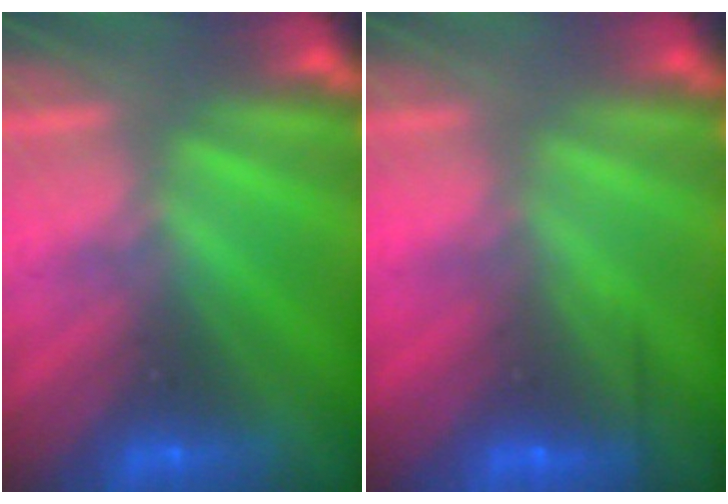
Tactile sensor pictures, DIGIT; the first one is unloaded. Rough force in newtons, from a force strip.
{"total": 2.4}